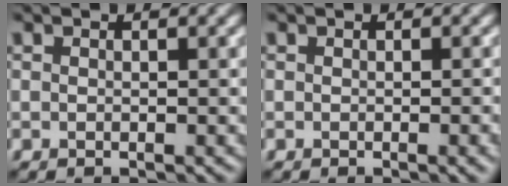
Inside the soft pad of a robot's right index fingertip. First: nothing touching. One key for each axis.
{"total": 1.7, "fx": -0.3, "fy": 0.5, "fz": 1.6, "tx": -0.016, "ty": -0.004, "tz": -0.006}